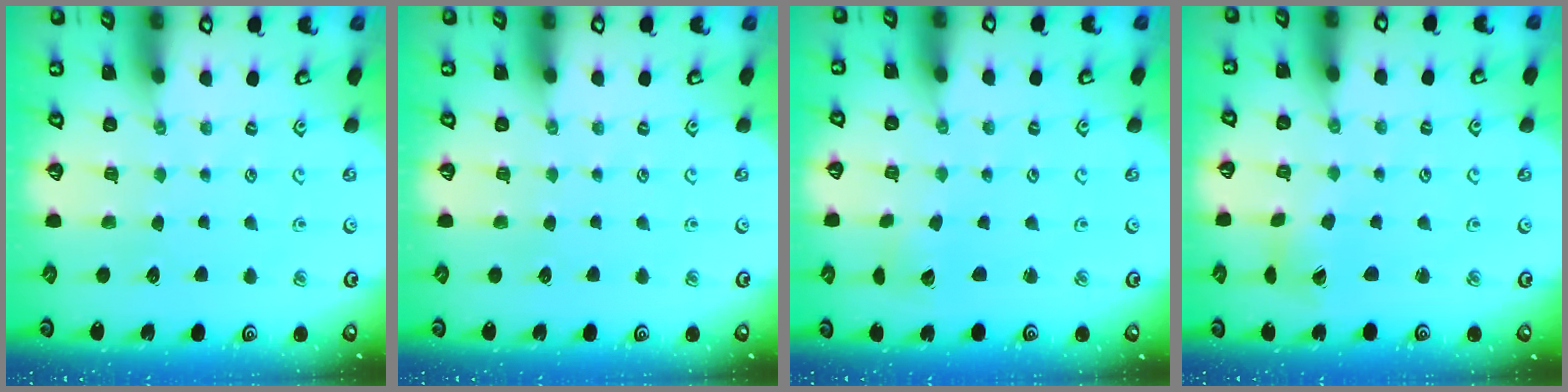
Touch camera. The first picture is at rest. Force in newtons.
{"total": 0.0}
{"total": 2.1, "press": 2.1, "slide": 0.2}
{"total": 1.8, "press": 1.7, "slide": 0.2}